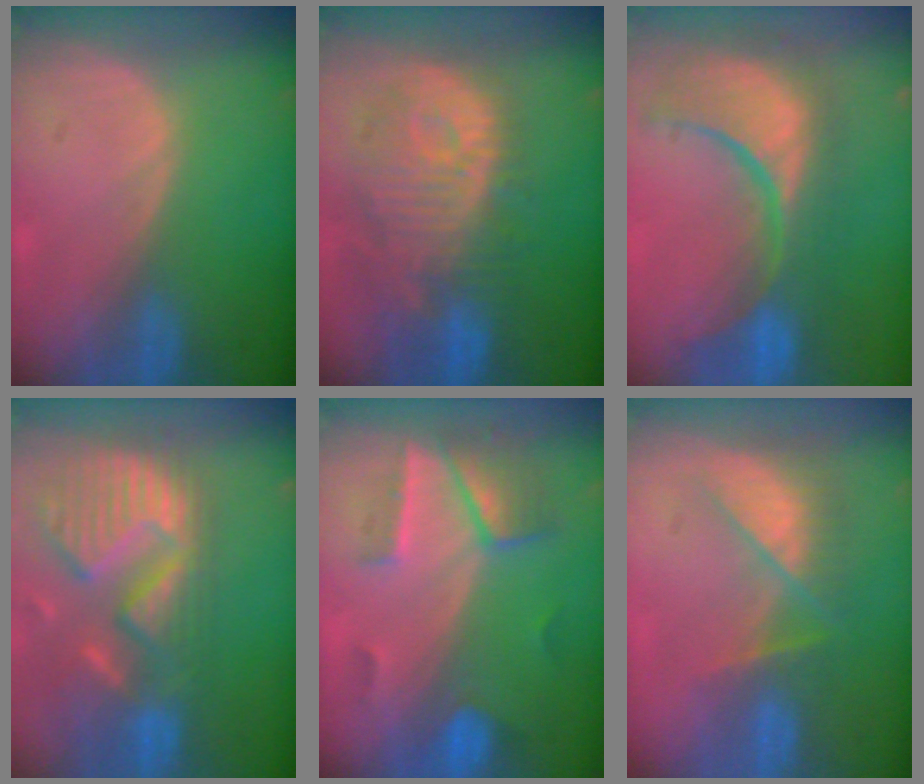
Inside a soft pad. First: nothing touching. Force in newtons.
{"total": 12.6, "press": 11.2, "slide": 5.9}
{"total": 13.0, "press": 11.5, "slide": 6.1}
{"total": 14.0, "press": 11.6, "slide": 7.7}
{"total": 6.9, "press": 6.4, "slide": 2.6}
{"total": 8.2, "press": 7.1, "slide": 4.1}